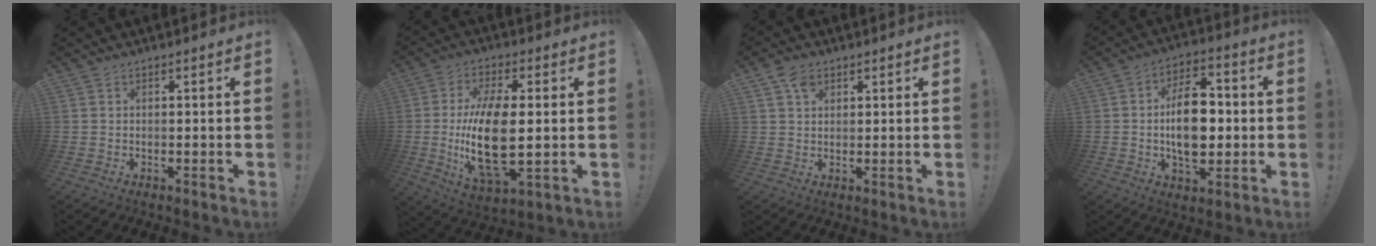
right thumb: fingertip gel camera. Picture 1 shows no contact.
{"total": 18.5, "force": [-0.7, 8.1, 16.6], "torque": [-0.329, -0.018, -0.013]}
{"total": 4.8, "force": [2.5, 3.3, 2.3], "torque": [-0.038, -0.005, 0.048]}
{"total": 15.6, "force": [-0.8, 9.6, 12.3], "torque": [-0.200, 0.010, -0.015]}